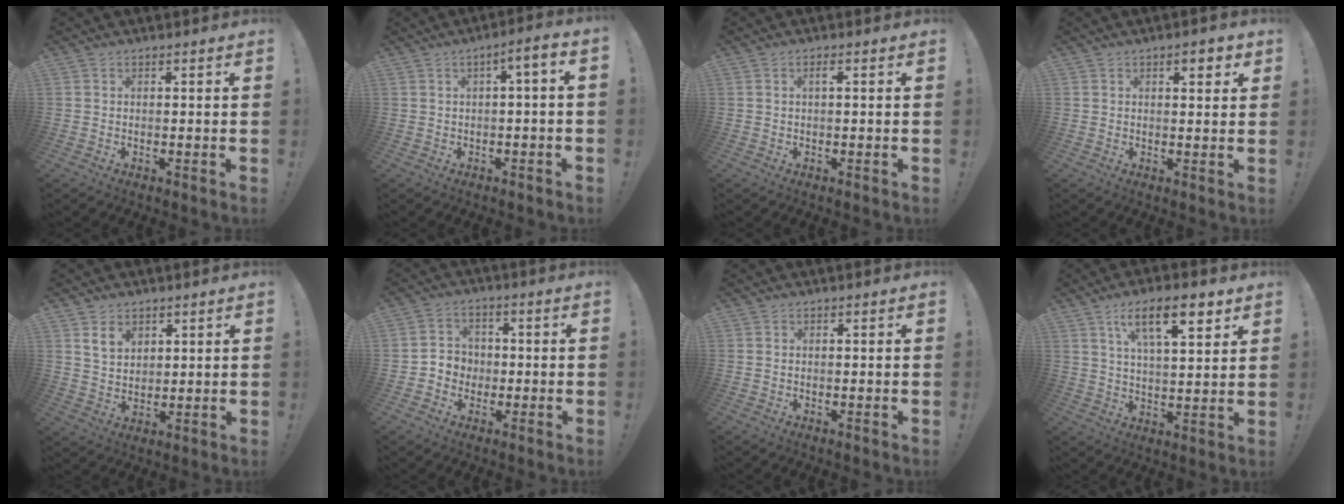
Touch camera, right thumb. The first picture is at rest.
{"total": 4.4, "force": [-0.3, 0.5, 4.3], "torque": [-0.064, 0.000, -0.009]}
{"total": 1.4, "force": [0.2, 0.0, 1.4], "torque": [-0.025, 0.001, -0.001]}
{"total": 3.8, "force": [2.1, 1.2, 3.0], "torque": [-0.034, -0.008, 0.029]}
{"total": 7.0, "force": [4.0, 4.9, 2.9], "torque": [-0.044, -0.018, 0.076]}
{"total": 5.5, "force": [-1.6, 5.1, 1.1], "torque": [-0.017, 0.012, -0.027]}
{"total": 0.0}
{"total": 13.9, "force": [7.1, 4.7, 10.9], "torque": [-0.175, -0.016, 0.114]}